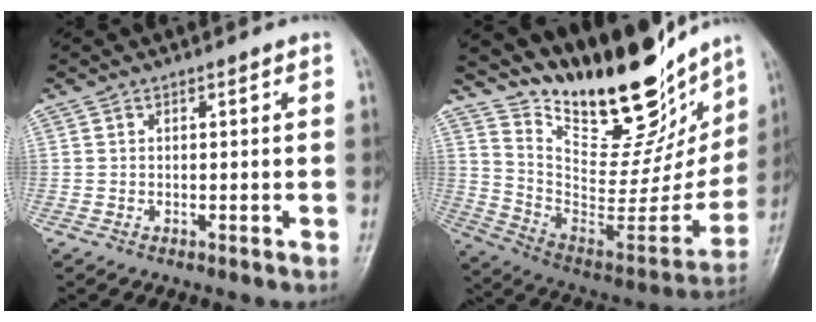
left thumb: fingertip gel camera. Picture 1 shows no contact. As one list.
[{"total": 28.6, "force": [21.2, 10.6, 16.1], "torque": [-0.212, -0.104, 0.341]}]